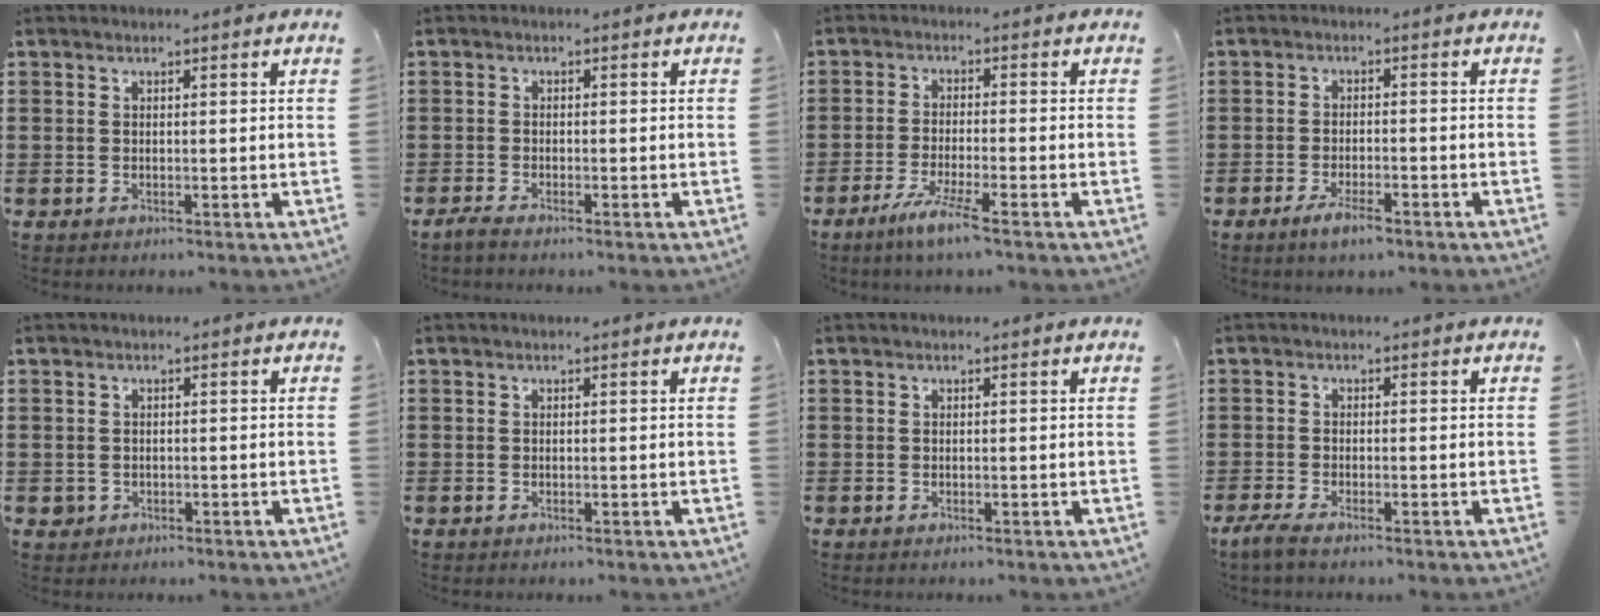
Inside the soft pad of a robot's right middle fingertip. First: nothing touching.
{"total": 1.3, "force": [-1.2, 0.2, 0.6], "torque": [-0.019, -0.001, -0.026]}
{"total": 5.1, "force": [-3.7, -0.1, 3.5], "torque": [-0.075, -0.015, -0.067]}
{"total": 3.5, "force": [-2.2, 1.0, 2.6], "torque": [-0.048, 0.002, -0.041]}
{"total": 0.7, "force": [-0.3, 0.6, 0.1], "torque": [-0.004, 0.004, -0.007]}
{"total": 0.0}
{"total": 0.0}
{"total": 2.0, "force": [-1.6, 0.3, 1.2], "torque": [-0.028, 0.001, -0.034]}